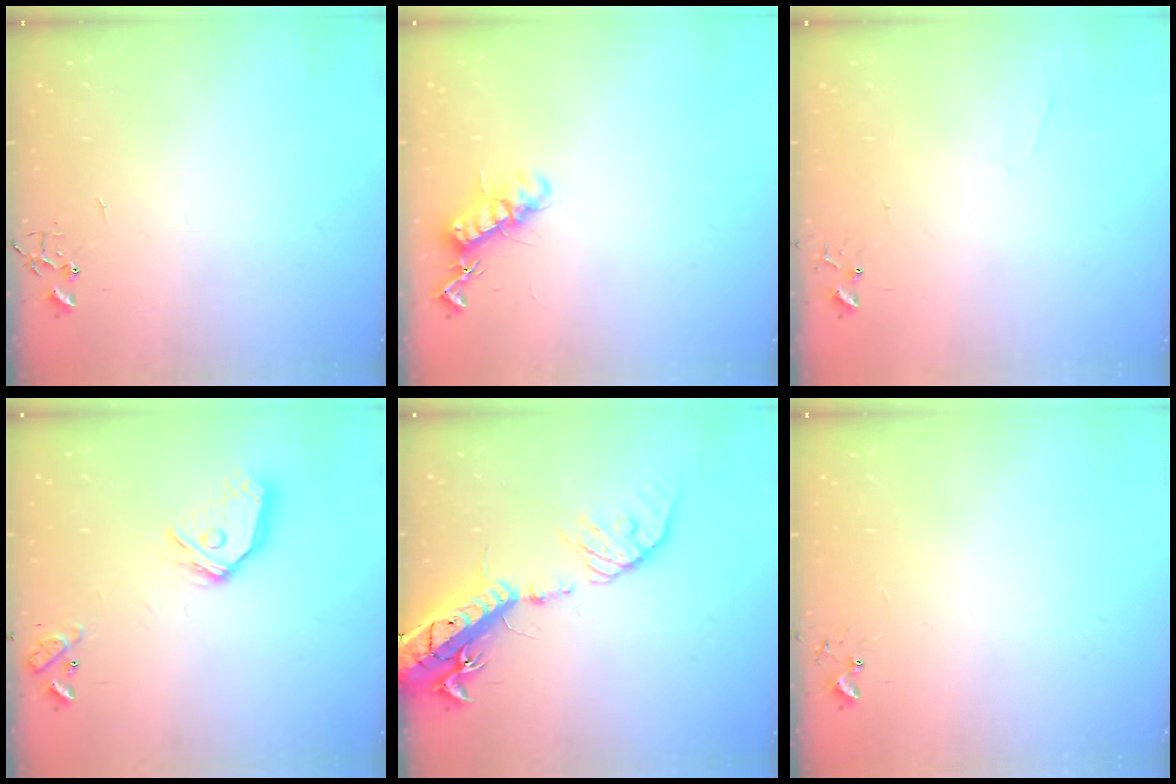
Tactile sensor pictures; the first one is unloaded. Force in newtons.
{"total": 12.5, "press": 12.5, "slide": 0.6}
{"total": 3.8, "press": 3.7, "slide": 0.6}
{"total": 15.0, "press": 14.9, "slide": 2.2}
{"total": 21.1, "press": 20.7, "slide": 4.1}
{"total": 5.5, "press": 5.4, "slide": 0.4}